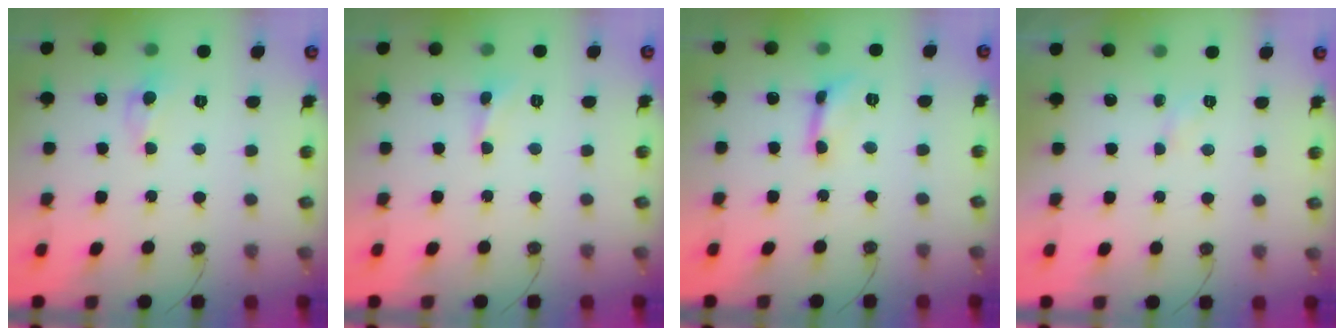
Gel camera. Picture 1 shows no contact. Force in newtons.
{"total": 1.6, "press": 1.5, "slide": 0.4}
{"total": 0.0}
{"total": 2.4, "press": 2.3, "slide": 0.4}